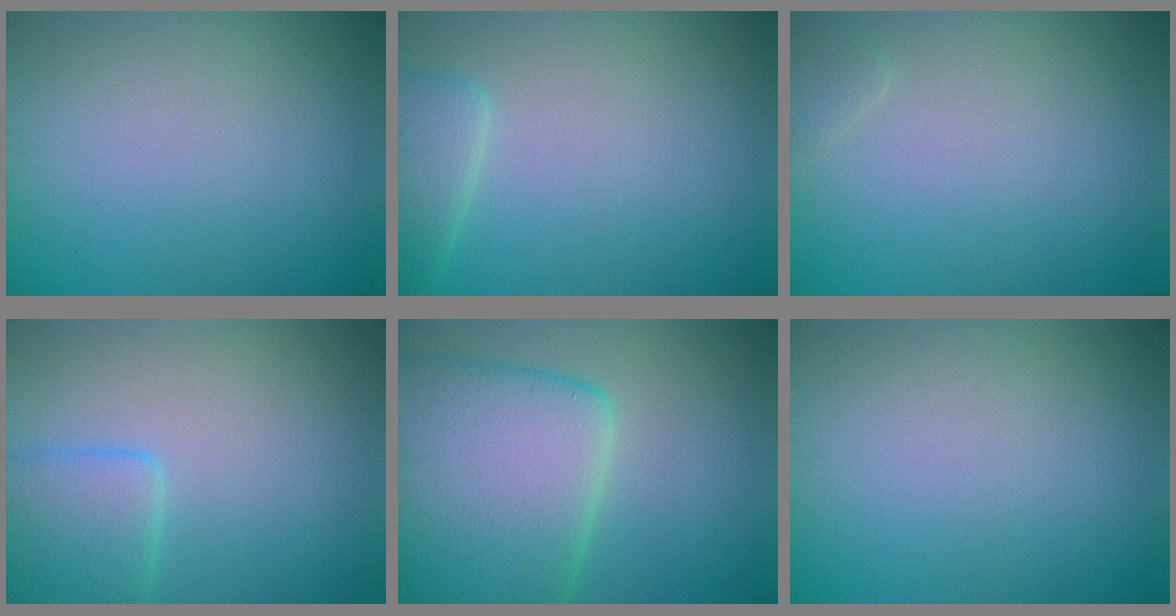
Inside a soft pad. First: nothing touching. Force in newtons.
{"total": 2.6, "press": 2.6, "slide": 0.2}
{"total": 0.8, "press": 0.8, "slide": 0.0}
{"total": 3.7, "press": 3.7, "slide": 0.2}
{"total": 12.9, "press": 12.9, "slide": 0.7}
{"total": 0.0}